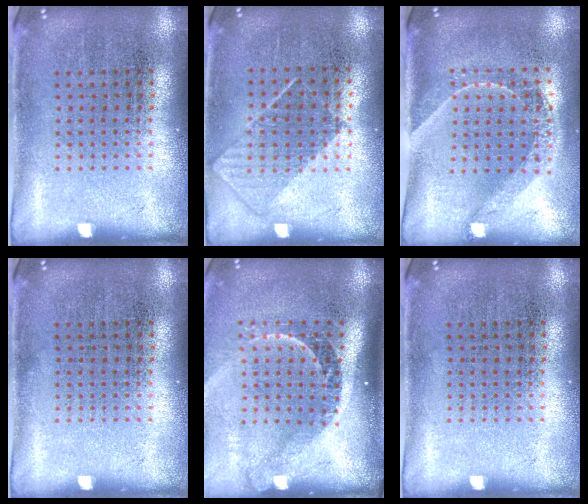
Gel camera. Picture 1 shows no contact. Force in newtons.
{"total": 0.8, "press": 0.7, "slide": 0.4}
{"total": 1.6, "press": 1.4, "slide": 0.9}
{"total": 0.0}
{"total": 2.3, "press": 1.6, "slide": 1.7}
{"total": 0.0}